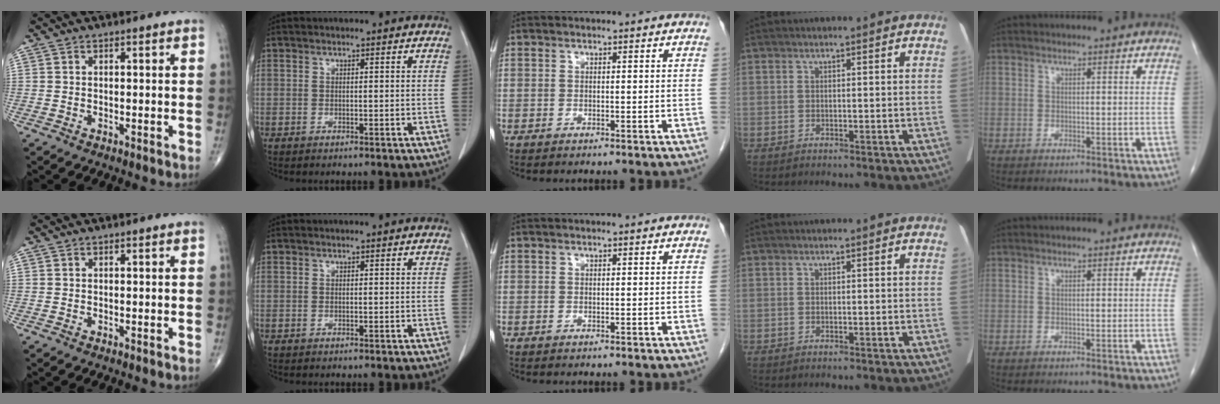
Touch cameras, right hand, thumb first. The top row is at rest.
{}